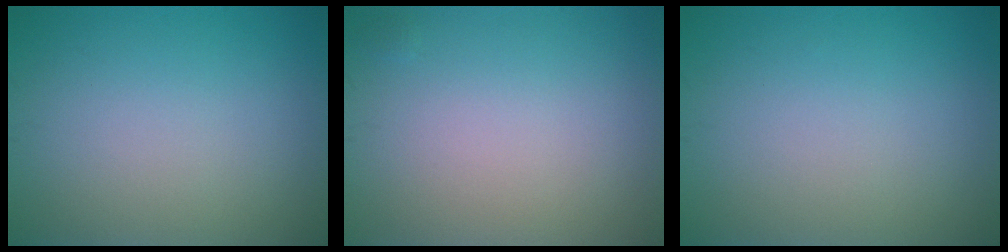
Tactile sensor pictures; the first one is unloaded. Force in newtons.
{"total": 0.0}
{"total": 0.0}